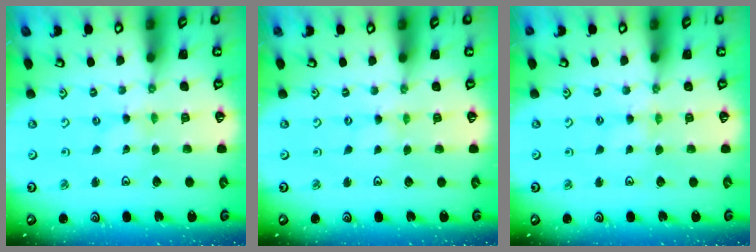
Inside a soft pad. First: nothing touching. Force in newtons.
{"total": 0.0}
{"total": 1.9, "press": 1.9, "slide": 0.4}